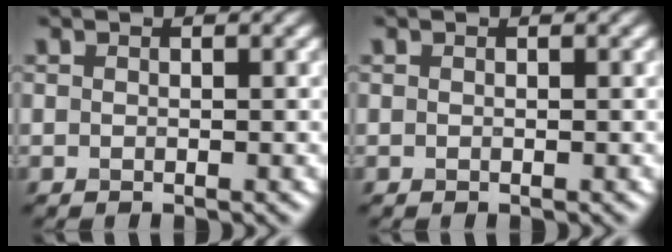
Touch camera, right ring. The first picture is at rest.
{"total": 0.0}